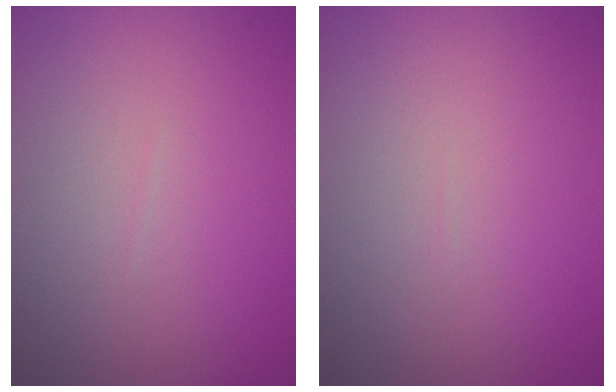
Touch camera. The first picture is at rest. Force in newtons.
{"total": 0.0}